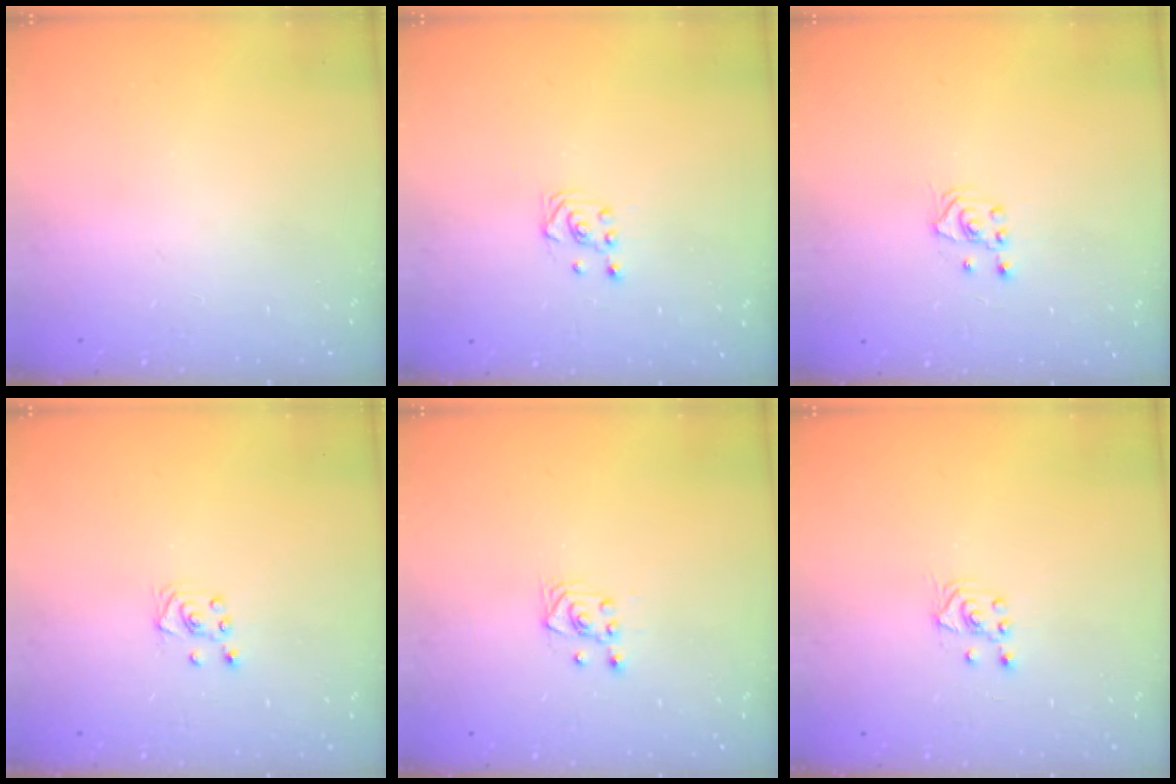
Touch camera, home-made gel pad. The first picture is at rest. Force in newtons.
{"total": 2.7, "press": 2.4, "slide": 1.2}
{"total": 1.8, "press": 1.8, "slide": 0.2}
{"total": 3.0, "press": 3.0, "slide": 0.3}
{"total": 3.4, "press": 3.0, "slide": 1.5}
{"total": 2.7, "press": 2.5, "slide": 0.9}